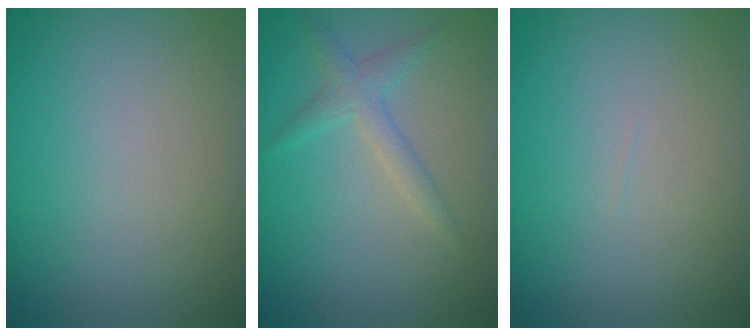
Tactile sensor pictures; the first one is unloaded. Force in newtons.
{"total": 1.8, "press": 1.8, "slide": 0.1}
{"total": 0.0}